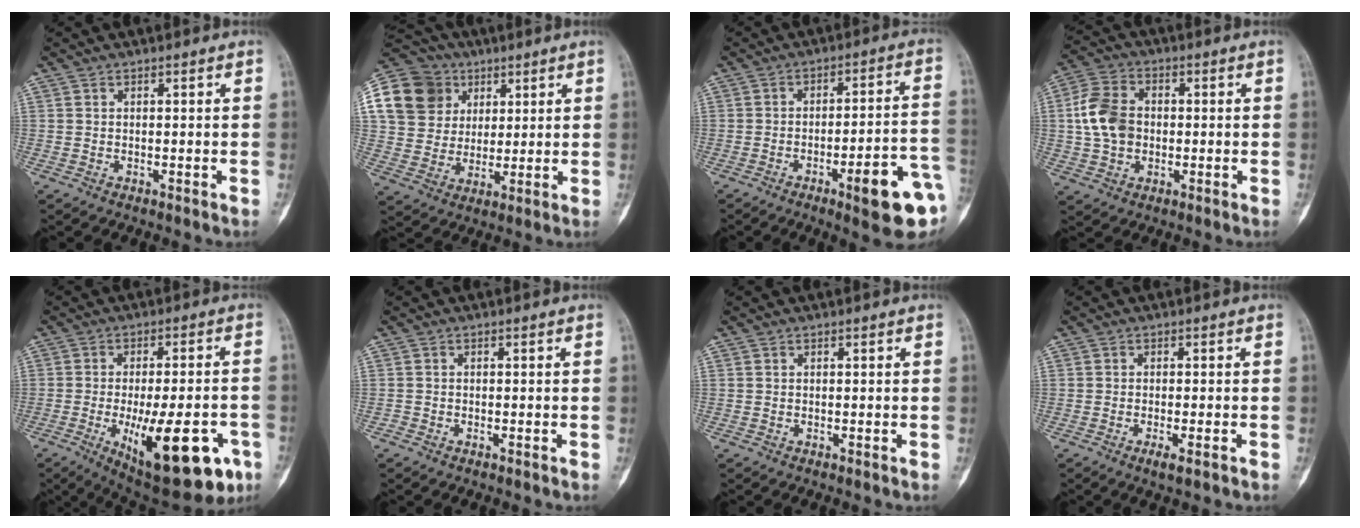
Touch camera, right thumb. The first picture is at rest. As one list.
[{"total": 17.8, "force": [6.0, 15.4, 6.7], "torque": [-0.116, 0.020, 0.114]}, {"total": 14.0, "force": [-6.0, 2.7, 12.4], "torque": [-0.140, 0.031, -0.074]}, {"total": 9.7, "force": [0.2, 7.6, 6.0], "torque": [-0.106, 0.015, -0.002]}, {"total": 20.8, "force": [-7.7, 7.6, 17.7], "torque": [-0.217, 0.006, -0.091]}, {"total": 0.6, "force": [-0.5, 0.2, 0.0], "torque": [0.001, 0.000, -0.013]}, {"total": 0.0}, {"total": 2.5, "force": [-1.4, 0.5, 2.1], "torque": [-0.032, -0.003, -0.023]}]